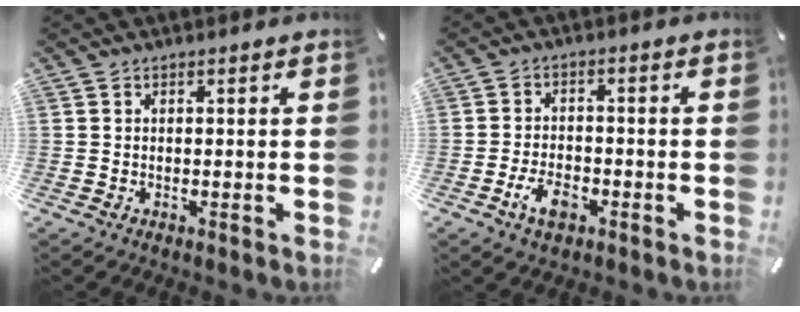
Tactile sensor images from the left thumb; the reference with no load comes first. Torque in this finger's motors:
{"motor_torque": [0.27, 1.86, 0.03, 0.08, 0.10]}